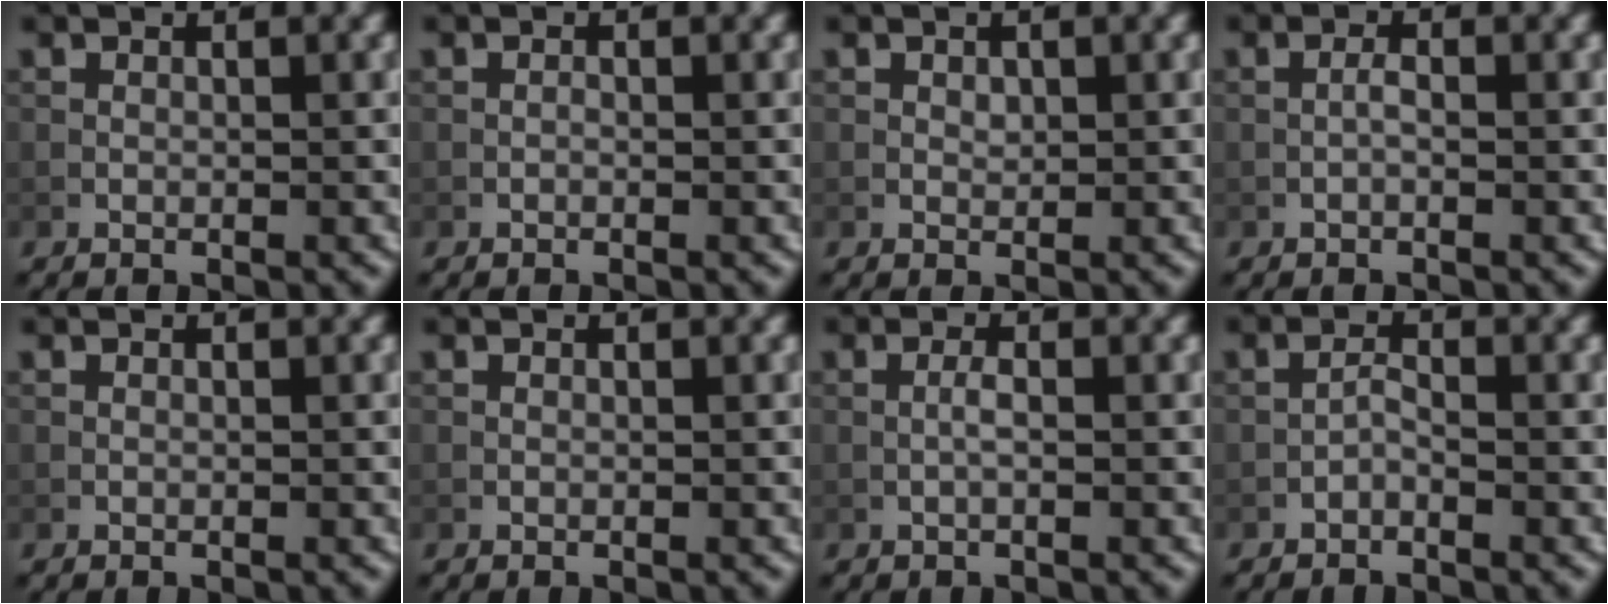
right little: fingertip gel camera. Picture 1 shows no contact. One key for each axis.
{"total": 0.0}
{"total": 0.6, "fx": 0.2, "fy": 0.4, "fz": 0.3, "tx": -0.006, "ty": -0.001, "tz": 0.004}
{"total": 0.9, "fx": -0.3, "fy": 0.2, "fz": 0.8, "tx": -0.017, "ty": 0.001, "tz": -0.008}
{"total": 0.0}
{"total": 0.0}
{"total": 1.0, "fx": -0.3, "fy": 0.1, "fz": 1.0, "tx": -0.020, "ty": 0.001, "tz": -0.007}
{"total": 1.1, "fx": -0.8, "fy": 0.2, "fz": 0.7, "tx": -0.014, "ty": 0.005, "tz": -0.017}